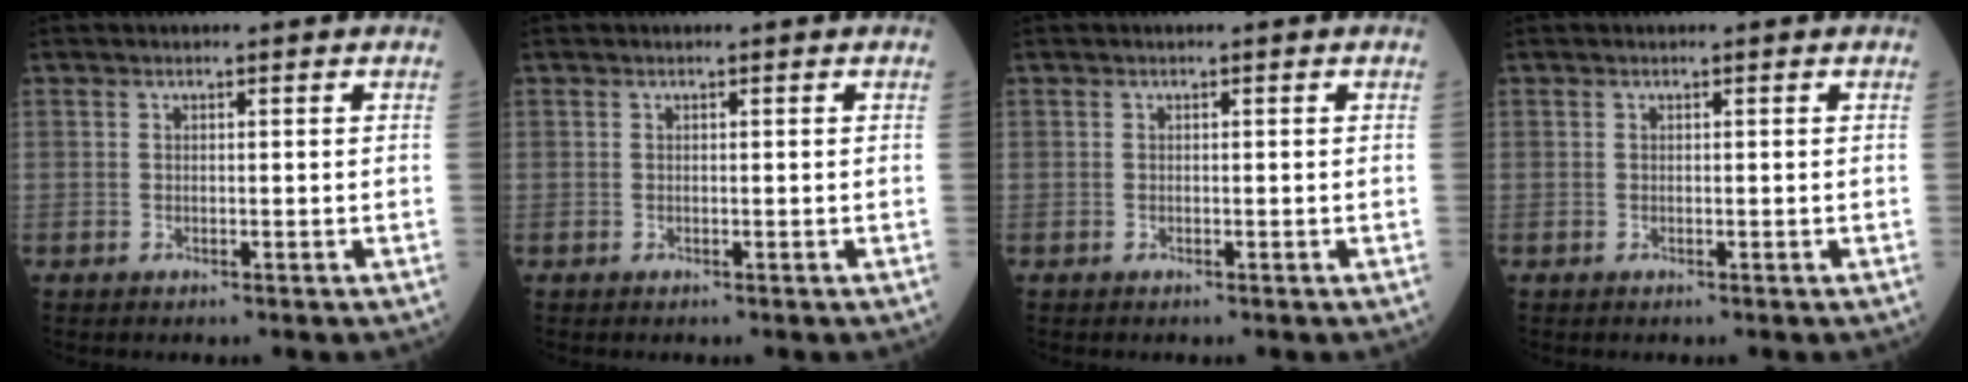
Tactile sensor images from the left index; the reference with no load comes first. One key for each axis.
{"total": 0.0}
{"total": 0.0}
{"total": 0.0}